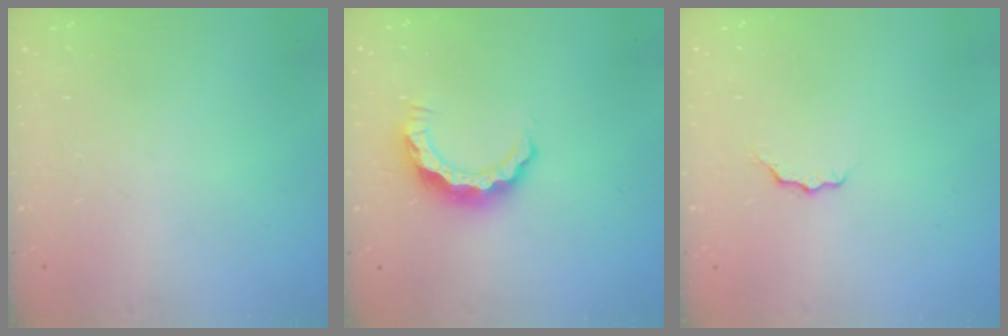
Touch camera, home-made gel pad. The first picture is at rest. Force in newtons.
{"total": 7.6, "press": 7.6, "slide": 0.8}
{"total": 3.8, "press": 3.8, "slide": 0.4}